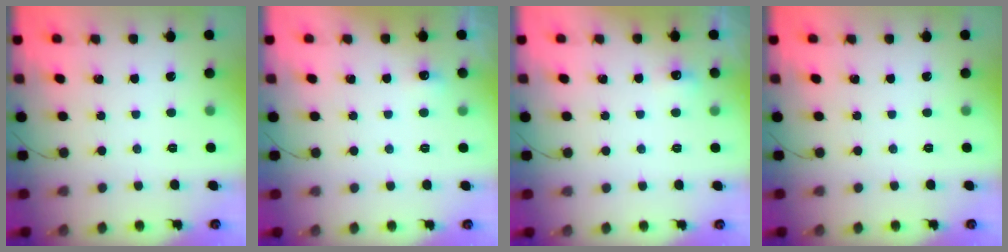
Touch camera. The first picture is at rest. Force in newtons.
{"total": 4.5, "press": 4.3, "slide": 1.2}
{"total": 4.4, "press": 4.1, "slide": 1.4}
{"total": 0.0}